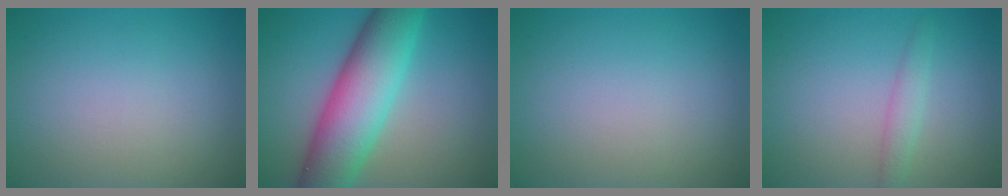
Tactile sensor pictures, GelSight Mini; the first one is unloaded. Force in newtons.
{"total": 9.7, "press": 9.7, "slide": 0.2}
{"total": 0.0}
{"total": 1.5, "press": 1.5, "slide": 0.1}